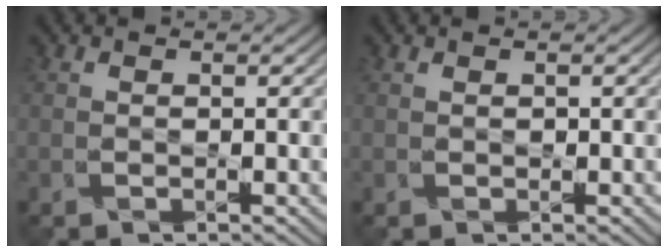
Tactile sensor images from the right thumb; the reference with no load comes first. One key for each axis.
{"total": 0.6, "fx": 0.4, "fy": 0.4, "fz": -0.3, "tx": 0.006, "ty": -0.001, "tz": 0.011}